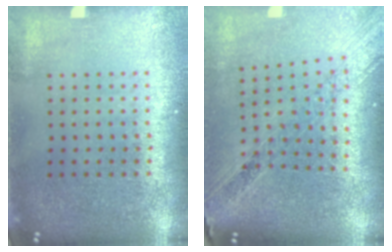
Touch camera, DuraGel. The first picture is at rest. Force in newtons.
{"total": 1.2, "press": 1.1, "slide": 0.3}